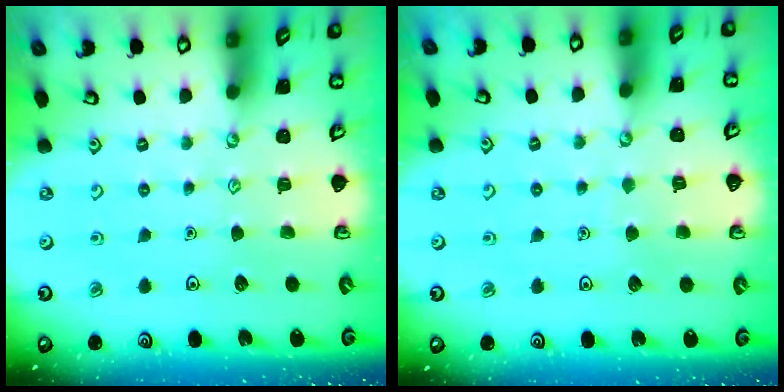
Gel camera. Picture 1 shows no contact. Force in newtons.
{"total": 2.9, "press": 2.9, "slide": 0.3}